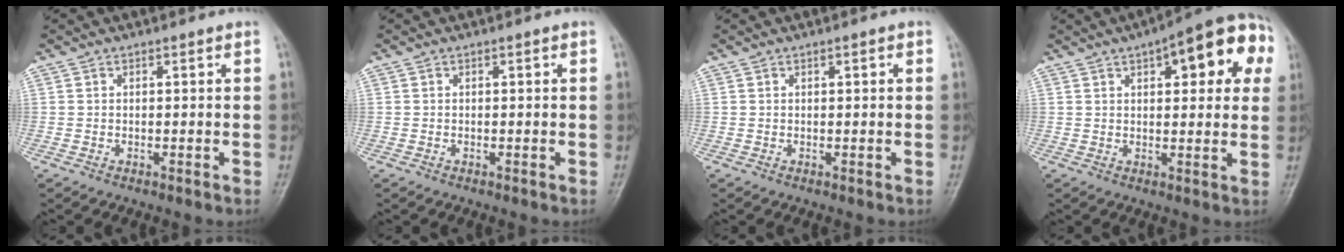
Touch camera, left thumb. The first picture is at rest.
{"total": 0.0}
{"total": 0.9, "force": [0.3, 0.2, 0.8], "torque": [-0.012, 0.002, 0.003]}
{"total": 16.7, "force": [6.2, 6.5, 14.0], "torque": [-0.145, 0.015, 0.070]}